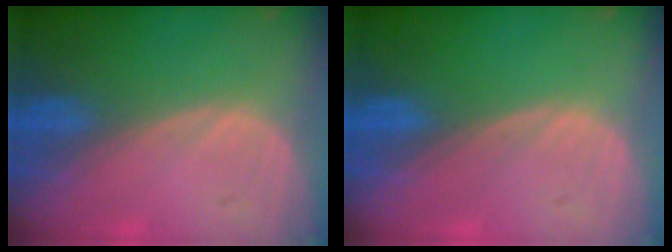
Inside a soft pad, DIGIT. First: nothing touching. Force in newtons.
{"total": 0.0}